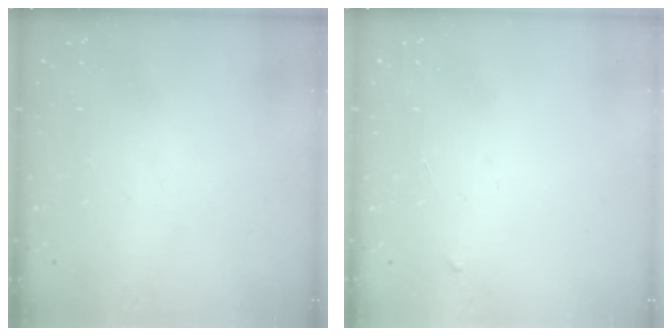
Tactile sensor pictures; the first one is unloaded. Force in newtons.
{"total": 2.5, "press": 2.4, "slide": 0.4}